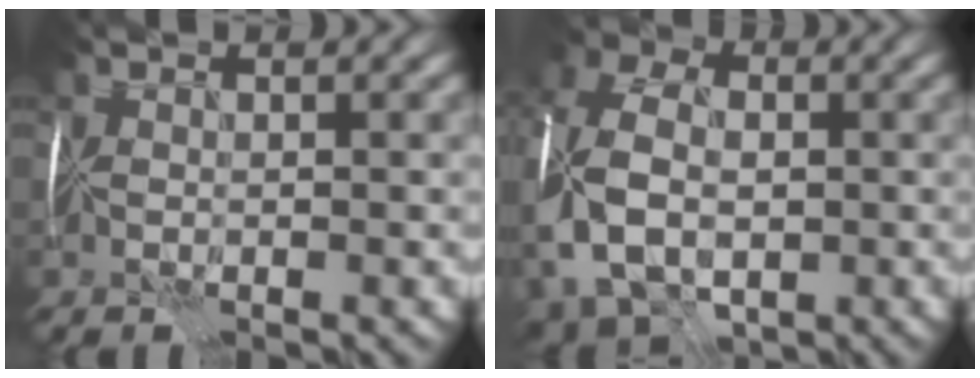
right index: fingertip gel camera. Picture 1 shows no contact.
{"total": 12.4, "force": [-3.2, 8.3, 8.7], "torque": [-0.182, -0.010, -0.056]}